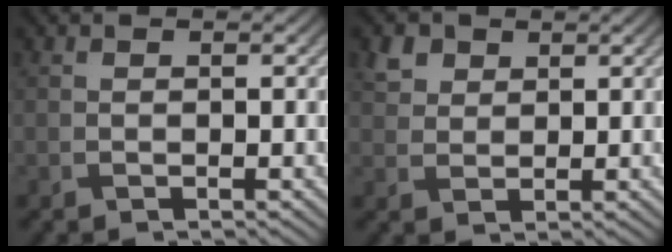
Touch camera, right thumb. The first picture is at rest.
{"total": 3.0, "force": [1.7, 2.2, 1.2], "torque": [-0.034, -0.001, 0.034]}